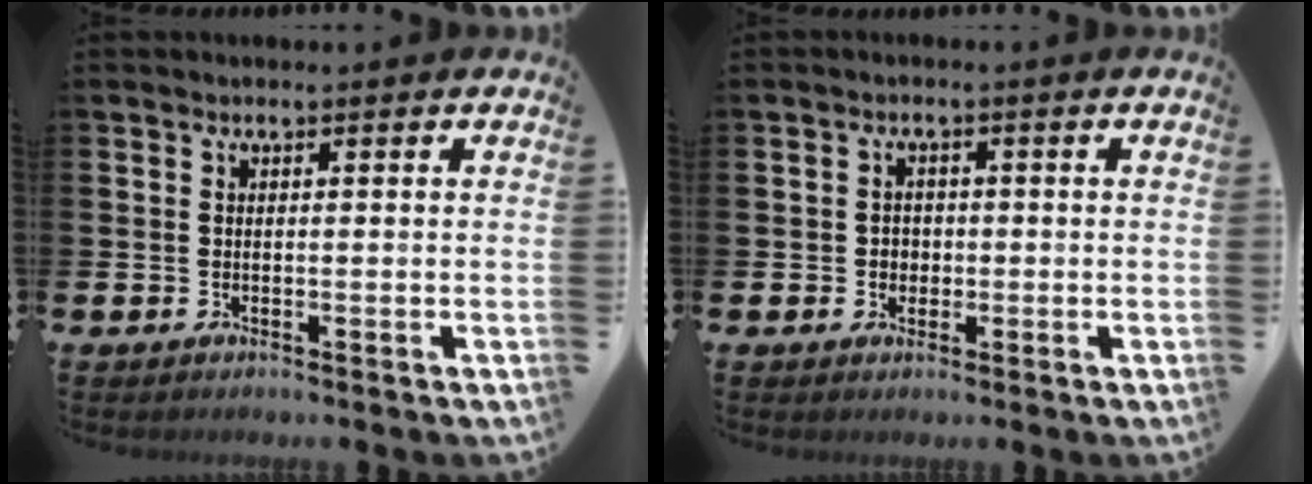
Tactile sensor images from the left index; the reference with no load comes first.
{"total": 1.8, "force": [0.0, 1.8, 0.6], "torque": [-0.002, 0.004, -0.007]}